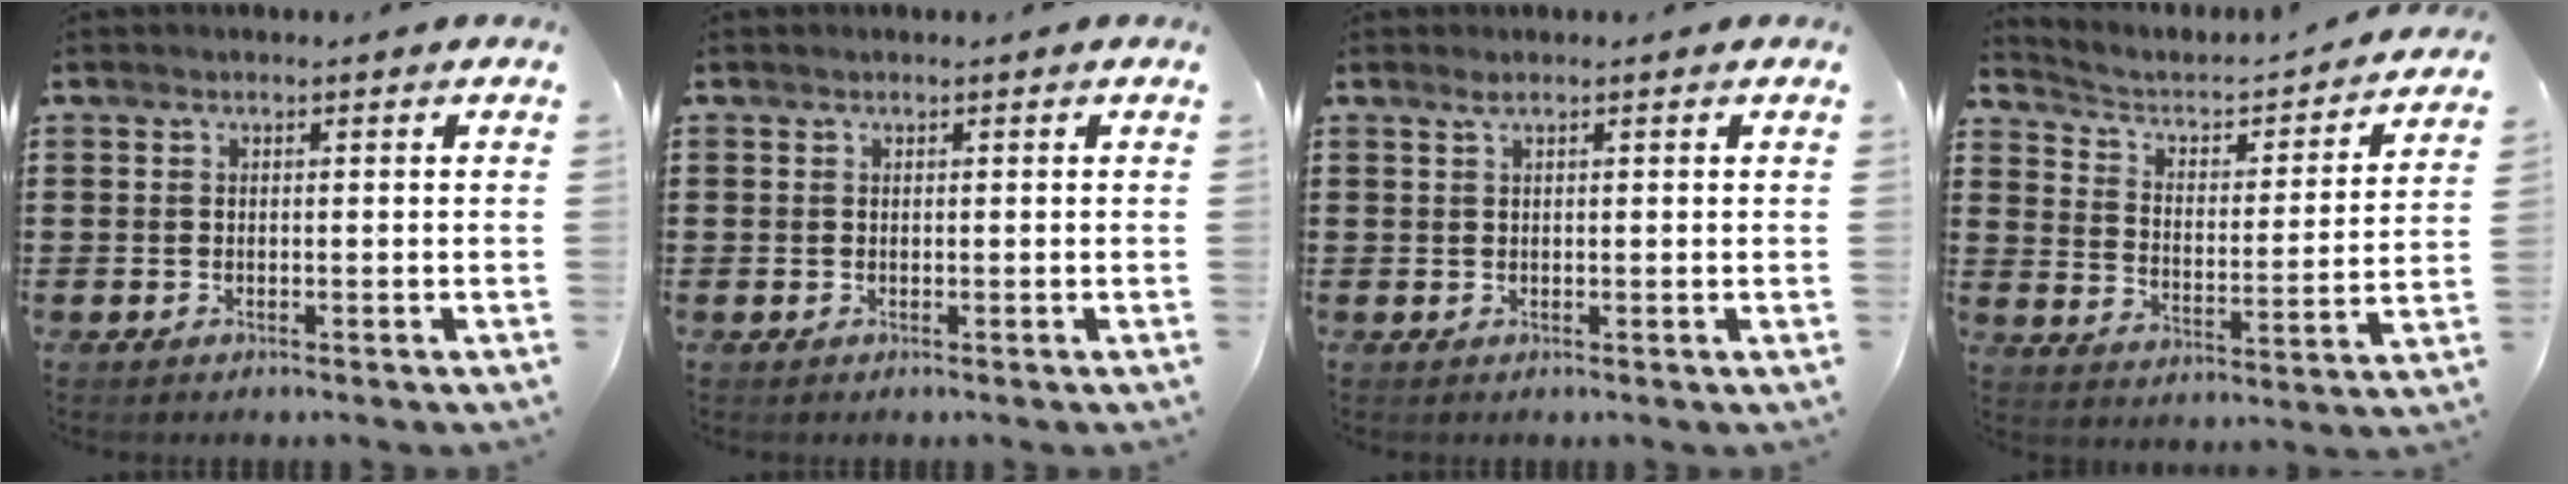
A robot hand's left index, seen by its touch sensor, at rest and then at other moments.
{"total": 0.7, "force": [0.2, 0.6, -0.2], "torque": [0.001, 0.004, 0.004]}
{"total": 1.2, "force": [0.7, 0.0, 1.0], "torque": [-0.020, 0.001, 0.012]}
{"total": 2.7, "force": [1.9, 1.6, 1.0], "torque": [-0.040, -0.020, 0.017]}